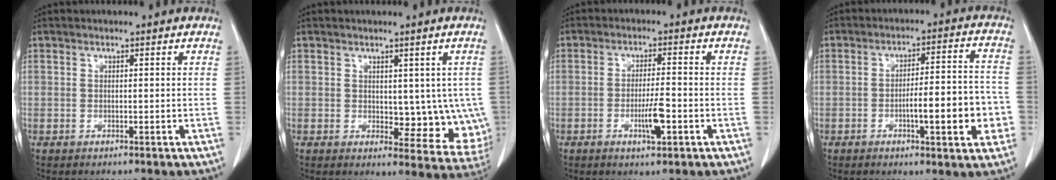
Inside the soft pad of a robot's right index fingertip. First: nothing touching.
{"total": 8.3, "force": [0.5, 4.7, 6.8], "torque": [-0.059, -0.008, 0.017]}
{"total": 4.7, "force": [-1.7, 0.6, 4.3], "torque": [-0.078, -0.002, -0.028]}
{"total": 10.8, "force": [-3.0, 2.1, 10.2], "torque": [-0.146, 0.018, -0.037]}